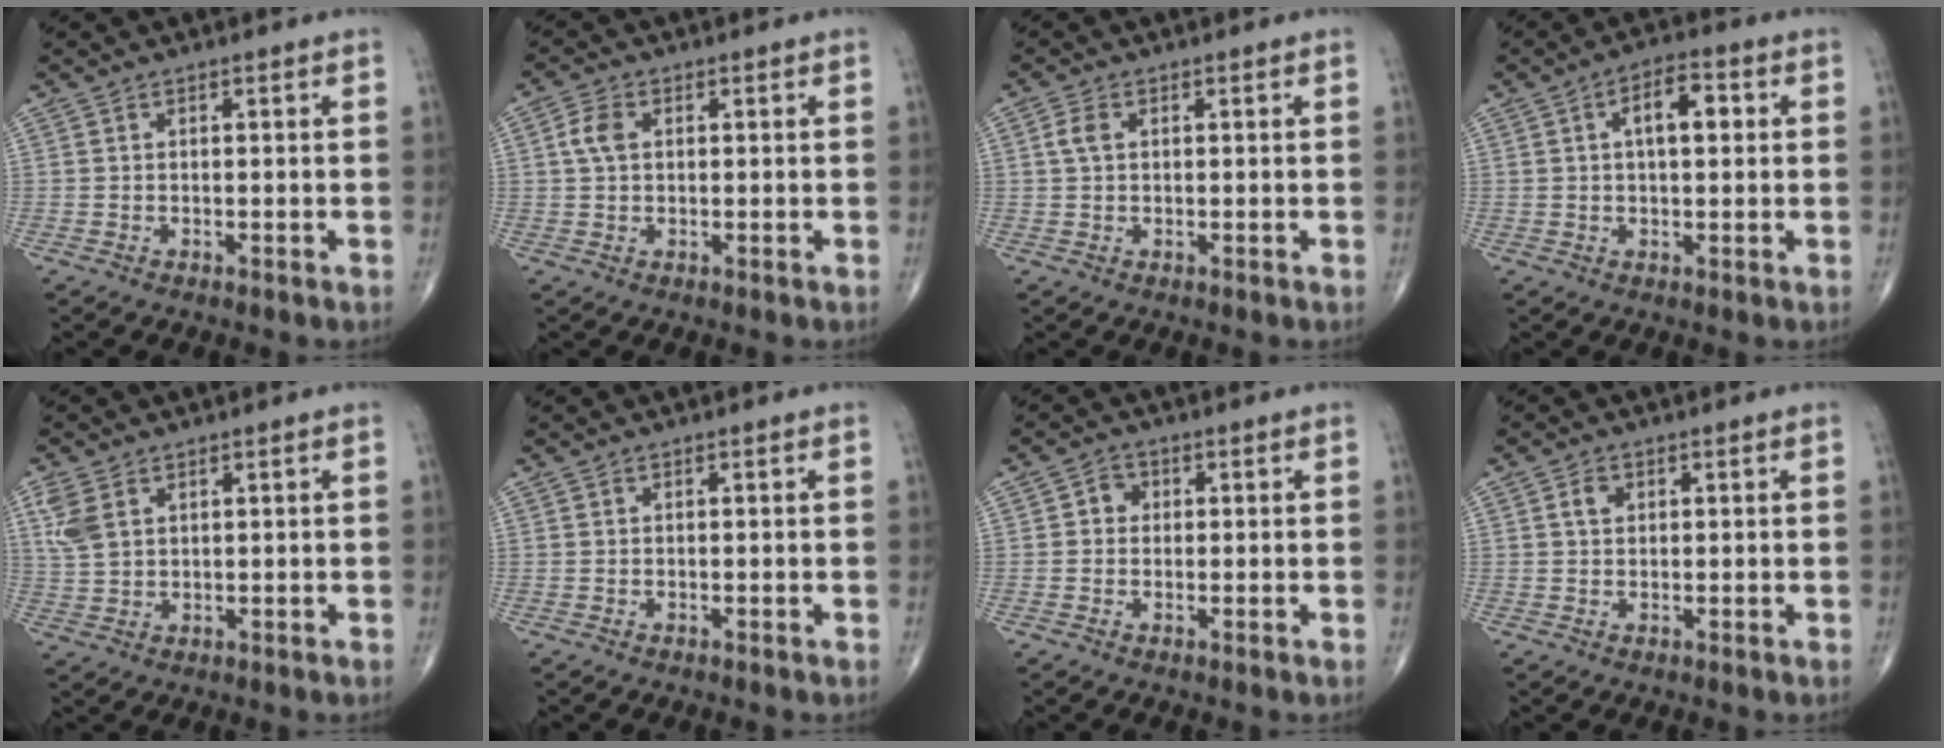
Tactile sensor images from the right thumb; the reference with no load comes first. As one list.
[{"total": 4.0, "force": [0.8, 2.8, 2.8], "torque": [-0.059, 0.006, 0.011]}, {"total": 2.5, "force": [0.6, 1.5, 1.8], "torque": [-0.042, 0.007, 0.011]}, {"total": 6.9, "force": [1.5, 3.2, 5.9], "torque": [-0.085, 0.012, 0.019]}, {"total": 5.3, "force": [2.3, 3.2, 3.6], "torque": [-0.083, -0.001, 0.053]}, {"total": 0.0}, {"total": 2.5, "force": [0.2, 2.2, 1.1], "torque": [0.000, 0.006, -0.003]}, {"total": 2.2, "force": [0.7, 1.6, 1.3], "torque": [-0.020, 0.002, 0.012]}]